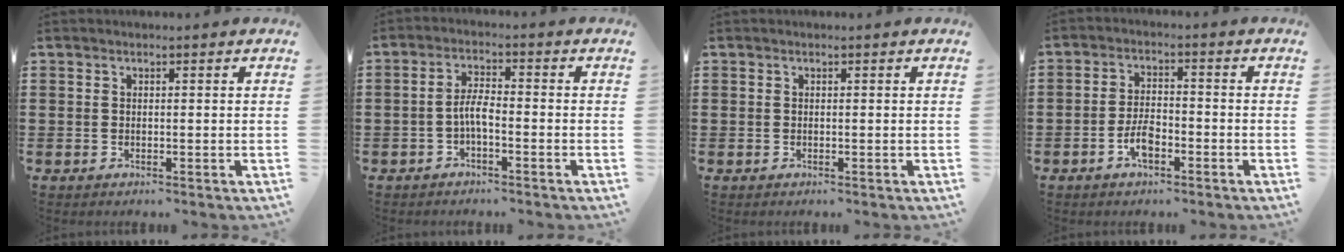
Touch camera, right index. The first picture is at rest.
{"total": 3.6, "force": [-1.6, 0.8, 3.2], "torque": [-0.072, -0.002, -0.035]}
{"total": 0.0}
{"total": 4.5, "force": [-2.2, 2.0, 3.5], "torque": [-0.080, 0.000, -0.045]}